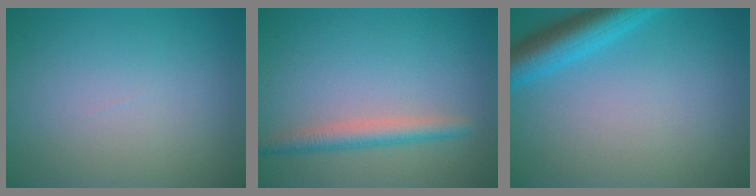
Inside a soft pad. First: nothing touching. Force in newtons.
{"total": 2.7, "press": 2.7, "slide": 0.2}
{"total": 5.0, "press": 5.0, "slide": 0.3}